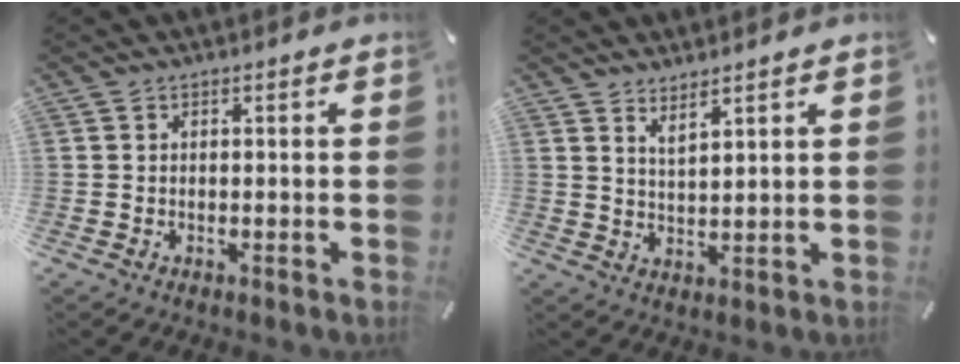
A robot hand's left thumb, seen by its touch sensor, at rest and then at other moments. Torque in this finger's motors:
{"motor_torque": [0.08, -0.09, -0.12, -0.17, -0.04]}